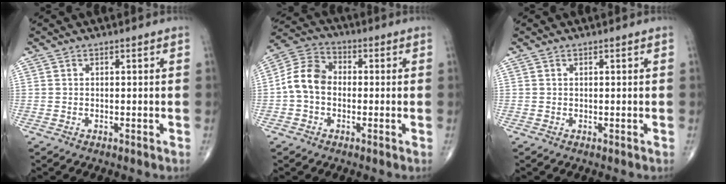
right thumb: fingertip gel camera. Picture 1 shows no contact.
{"total": 8.4, "force": [-0.9, 6.4, 5.4], "torque": [-0.090, 0.028, -0.032]}
{"total": 0.0}